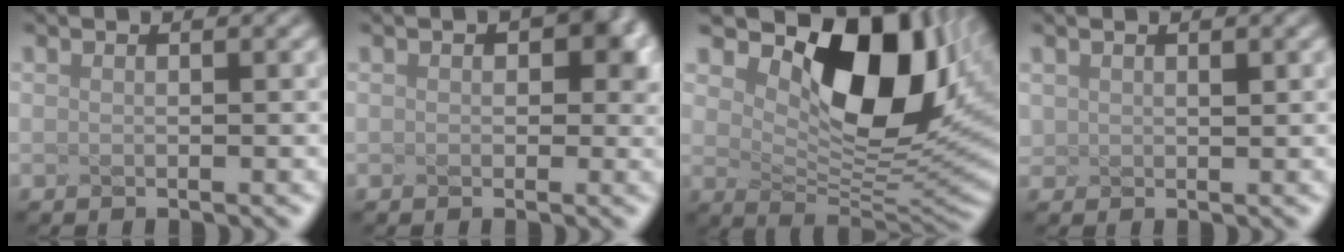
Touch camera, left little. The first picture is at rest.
{"total": 2.1, "force": [0.4, 1.0, 1.8], "torque": [-0.040, -0.004, 0.046]}
{"total": 8.1, "force": [2.6, 4.3, 6.4], "torque": [-0.121, -0.023, 0.088]}
{"total": 1.5, "force": [-0.2, -1.0, -1.1], "torque": [-0.014, -0.011, 0.039]}